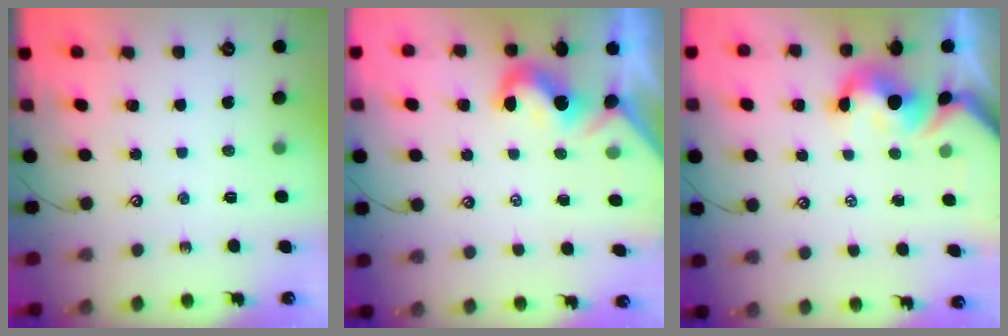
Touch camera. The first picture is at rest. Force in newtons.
{"total": 2.1, "press": 2.0, "slide": 0.5}
{"total": 3.0, "press": 2.8, "slide": 1.0}